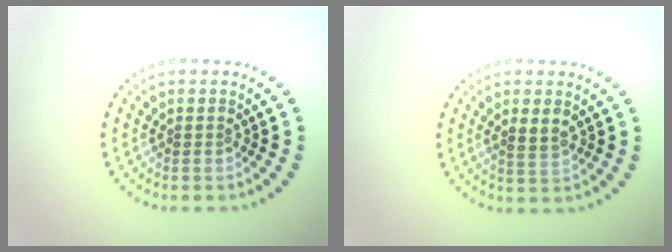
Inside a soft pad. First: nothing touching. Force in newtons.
{"total": 1.8, "press": 1.7, "slide": 0.6}